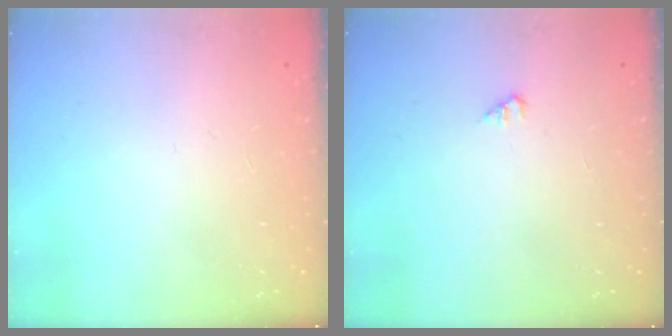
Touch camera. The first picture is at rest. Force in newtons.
{"total": 1.4, "press": 1.3, "slide": 0.1}